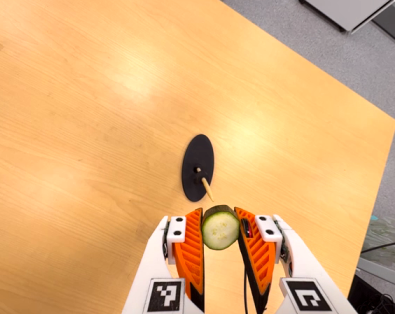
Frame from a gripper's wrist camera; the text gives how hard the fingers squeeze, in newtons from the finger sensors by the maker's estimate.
{"total": 7.8, "left": 7.6, "right": 8.0}